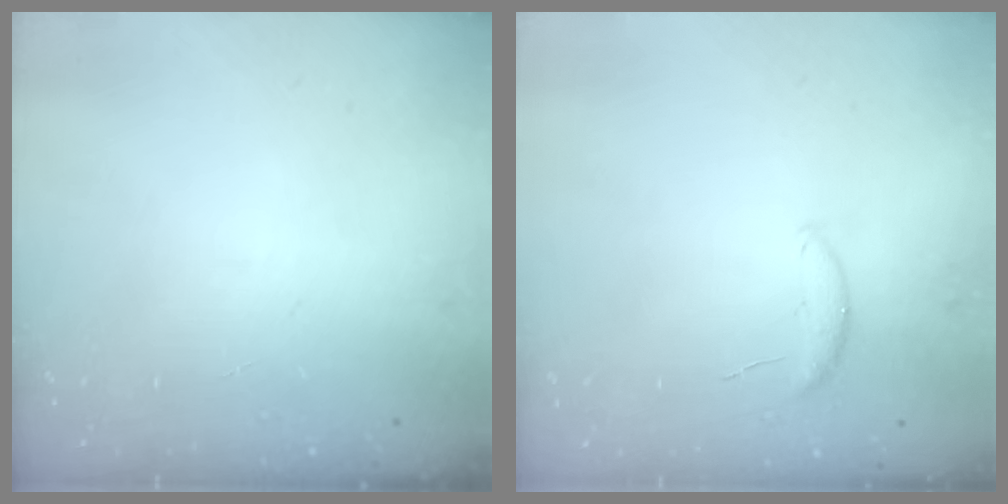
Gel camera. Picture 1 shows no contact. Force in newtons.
{"total": 5.5, "press": 5.5, "slide": 0.5}